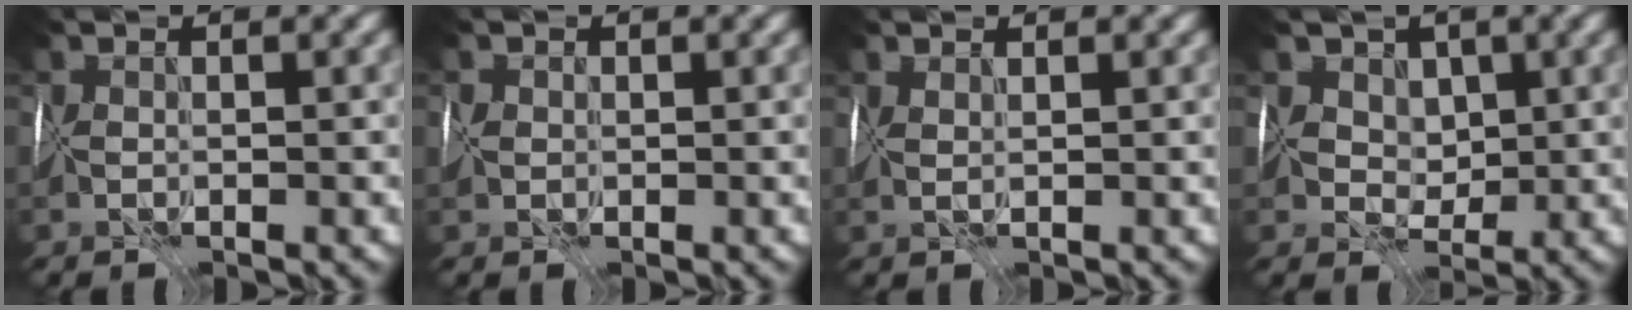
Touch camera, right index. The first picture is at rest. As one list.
[{"total": 1.2, "force": [0.2, 1.1, 0.5], "torque": [-0.009, 0.000, 0.003]}, {"total": 1.3, "force": [1.2, -0.2, 0.3], "torque": [-0.006, 0.001, 0.033]}, {"total": 5.3, "force": [3.0, 3.8, 2.1], "torque": [-0.010, 0.021, 0.043]}]